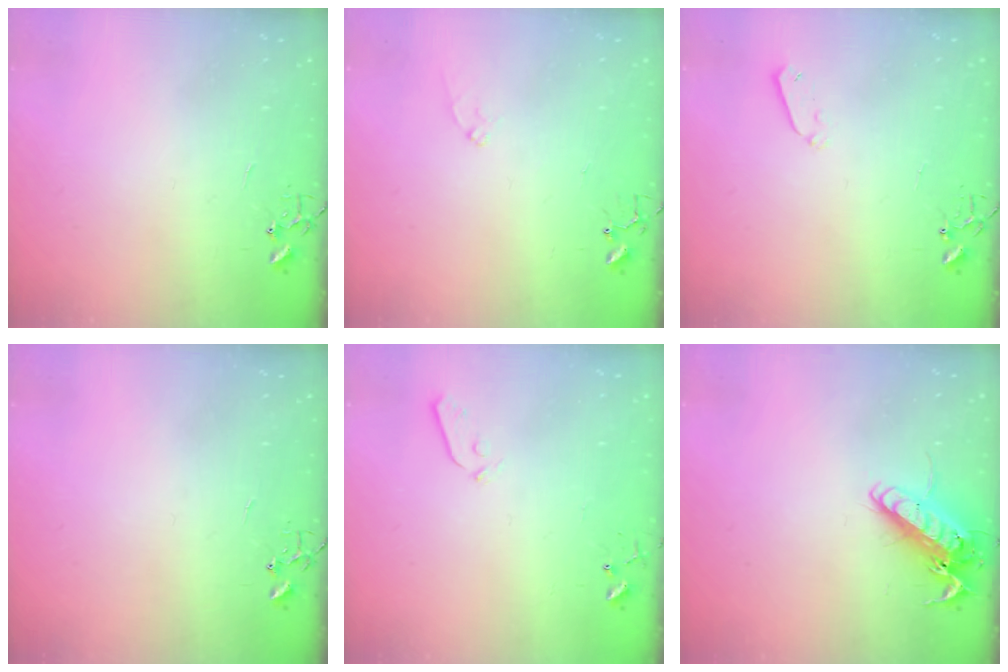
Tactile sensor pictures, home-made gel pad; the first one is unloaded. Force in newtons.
{"total": 7.5, "press": 7.5, "slide": 0.7}
{"total": 4.0, "press": 3.9, "slide": 0.8}
{"total": 0.0}
{"total": 3.7, "press": 3.6, "slide": 0.6}
{"total": 15.0, "press": 14.7, "slide": 2.5}